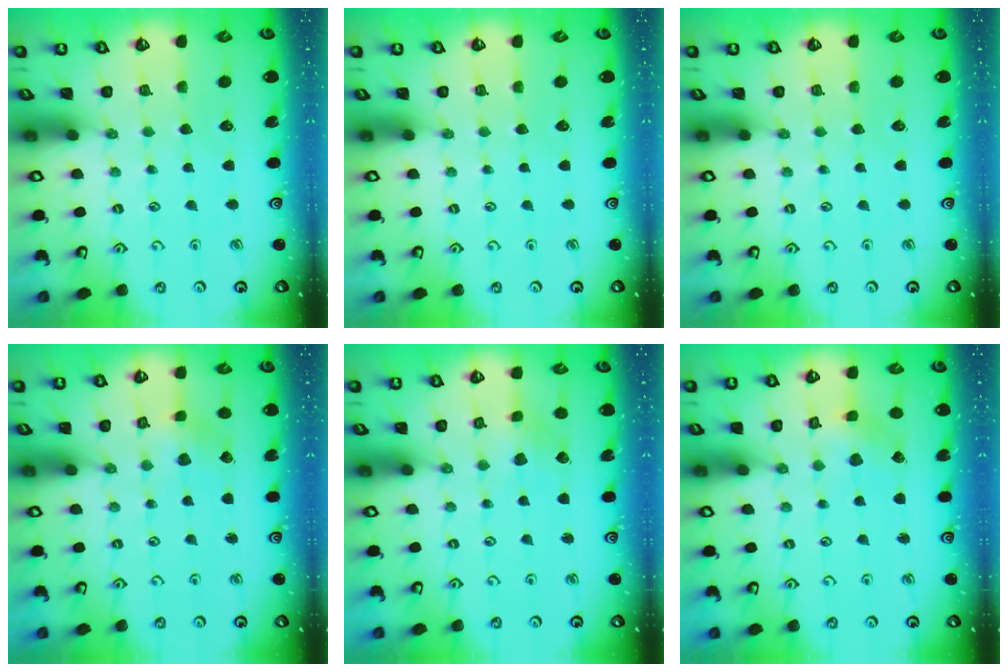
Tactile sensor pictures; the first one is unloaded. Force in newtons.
{"total": 0.0}
{"total": 0.0}
{"total": 2.6, "press": 2.6, "slide": 0.3}
{"total": 2.8, "press": 2.8, "slide": 0.4}
{"total": 2.2, "press": 2.2, "slide": 0.3}